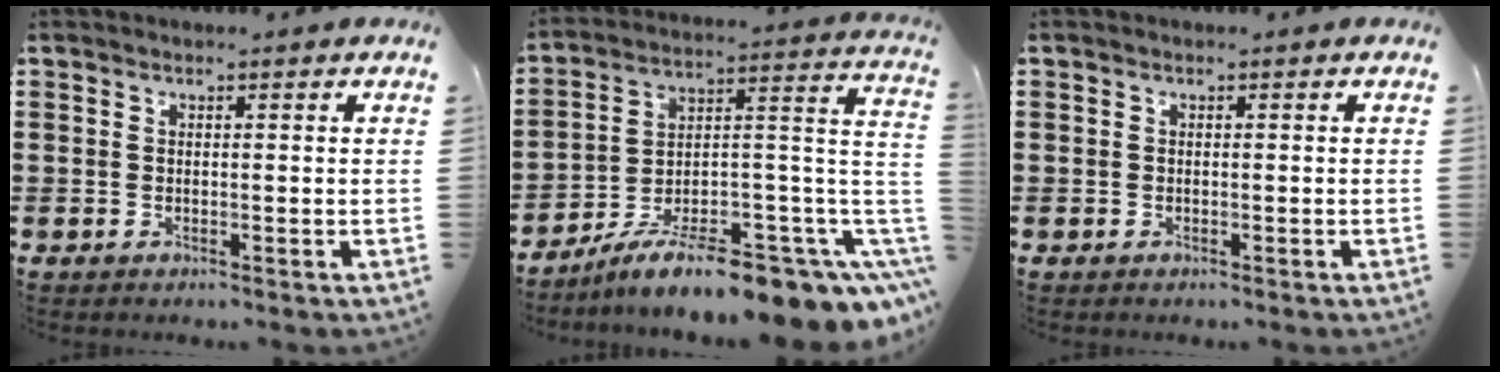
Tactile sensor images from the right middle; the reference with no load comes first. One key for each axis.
{"total": 10.1, "fx": -7.0, "fy": 1.8, "fz": 7.1, "tx": -0.106, "ty": 0.006, "tz": -0.116}
{"total": 0.6, "fx": -0.2, "fy": 0.6, "fz": 0.0, "tx": -0.002, "ty": 0.004, "tz": -0.005}